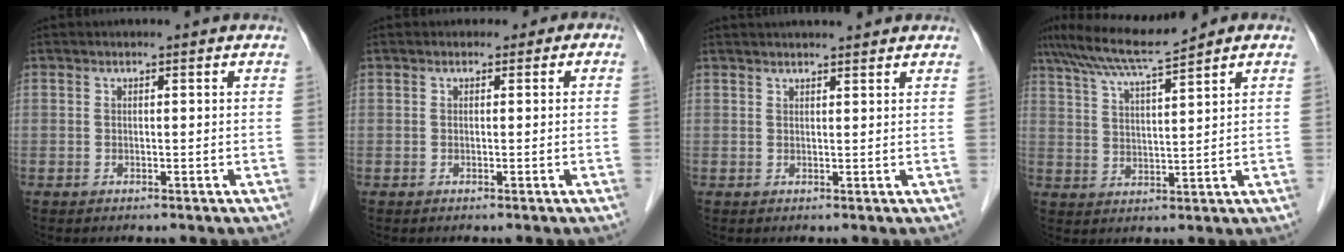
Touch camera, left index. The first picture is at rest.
{"total": 1.0, "force": [-0.2, 1.0, 0.1], "torque": [0.008, 0.006, -0.012]}
{"total": 6.9, "force": [6.2, 1.0, 2.7], "torque": [-0.036, 0.029, 0.079]}
{"total": 8.2, "force": [7.2, -0.8, 3.8], "torque": [-0.076, 0.018, 0.132]}